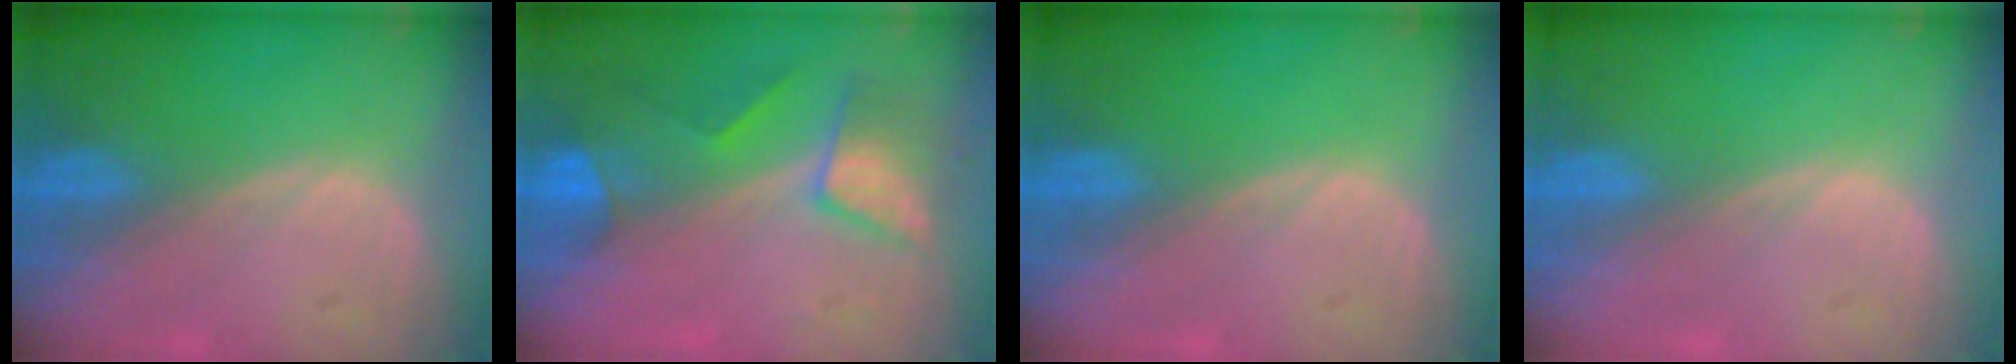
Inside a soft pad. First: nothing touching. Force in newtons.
{"total": 7.5, "press": 6.9, "slide": 3.0}
{"total": 0.0}
{"total": 0.0}